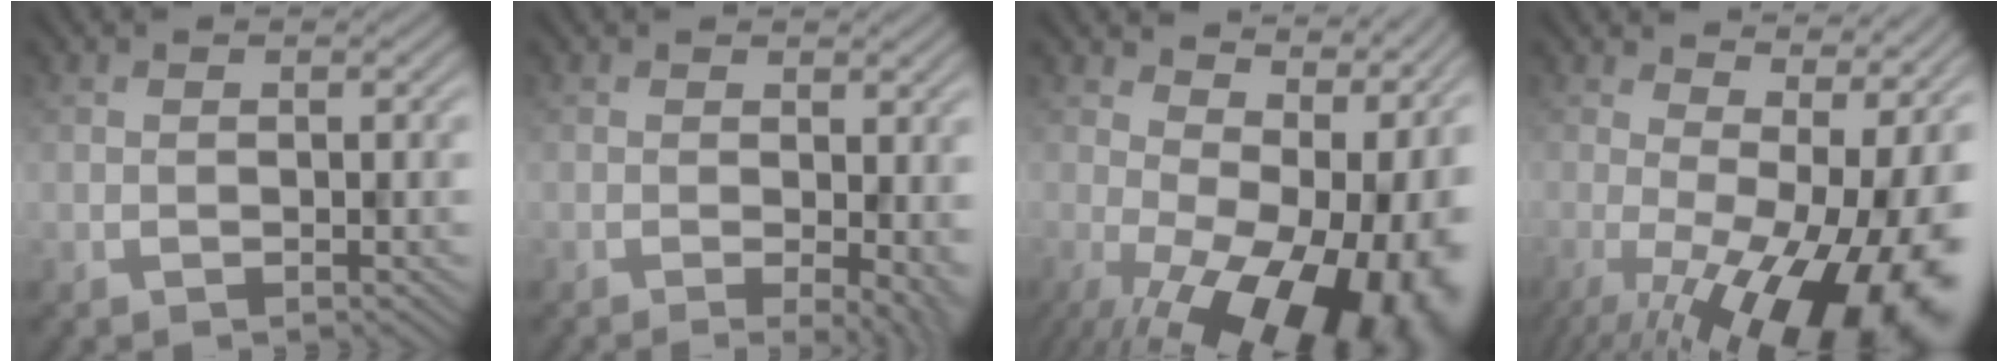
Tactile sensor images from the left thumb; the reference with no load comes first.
{"total": 4.3, "force": [-0.4, 1.3, 4.1], "torque": [-0.042, -0.007, 0.007]}
{"total": 18.0, "force": [-1.6, 9.8, 15.1], "torque": [-0.140, 0.011, 0.007]}
{"total": 18.3, "force": [-3.3, 7.1, 16.5], "torque": [-0.198, -0.003, -0.035]}